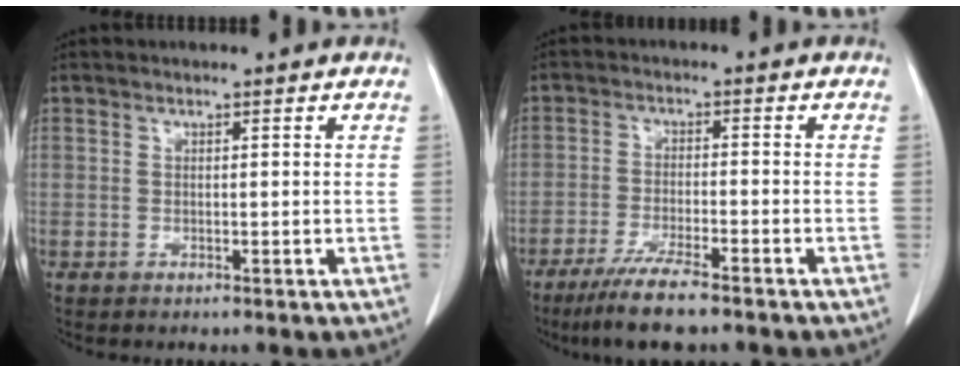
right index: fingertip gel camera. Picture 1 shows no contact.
{"total": 7.9, "force": [-6.0, 0.5, 5.1], "torque": [-0.091, -0.020, -0.101]}